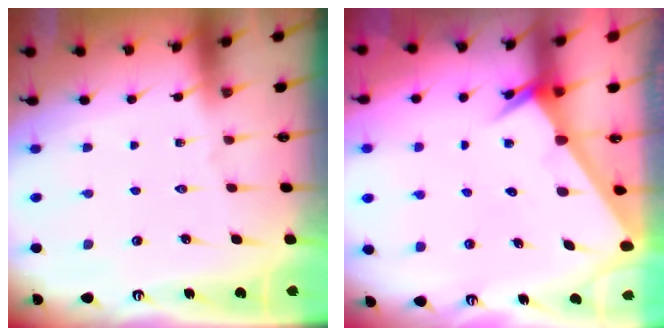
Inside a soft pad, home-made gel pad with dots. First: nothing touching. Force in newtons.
{"total": 2.6, "press": 2.6, "slide": 0.1}